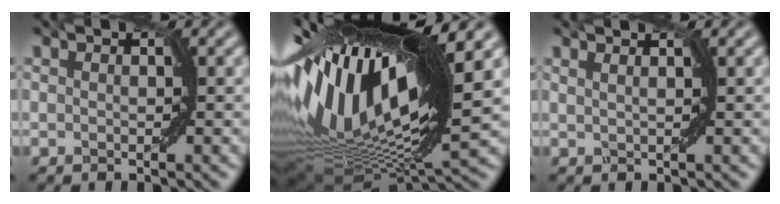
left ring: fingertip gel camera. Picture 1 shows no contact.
{"total": 18.5, "force": [5.0, 6.3, 16.6], "torque": [-0.304, 0.017, 0.072]}
{"total": 2.8, "force": [1.9, 1.2, 1.7], "torque": [-0.005, 0.011, -0.006]}